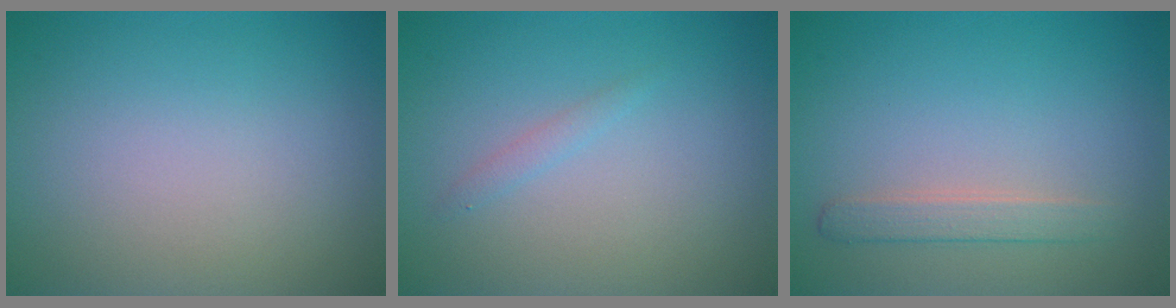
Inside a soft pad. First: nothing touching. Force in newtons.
{"total": 0.8, "press": 0.8, "slide": 0.0}
{"total": 1.8, "press": 1.8, "slide": 0.1}